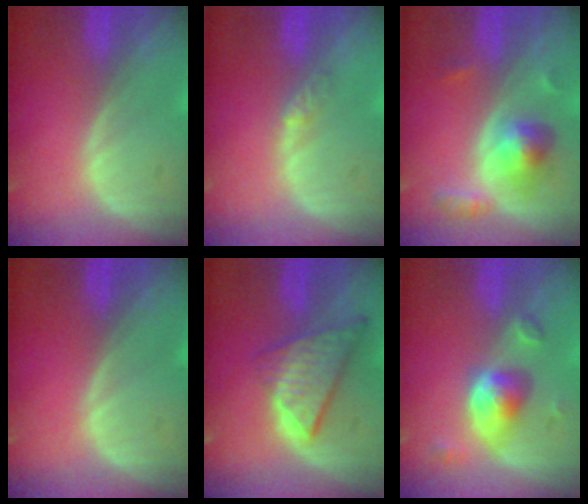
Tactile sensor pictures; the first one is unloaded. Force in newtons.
{"total": 2.2, "press": 1.7, "slide": 1.3}
{"total": 5.2, "press": 5.2, "slide": 0.4}
{"total": 0.0}
{"total": 8.6, "press": 7.4, "slide": 4.4}
{"total": 5.5, "press": 5.3, "slide": 1.3}